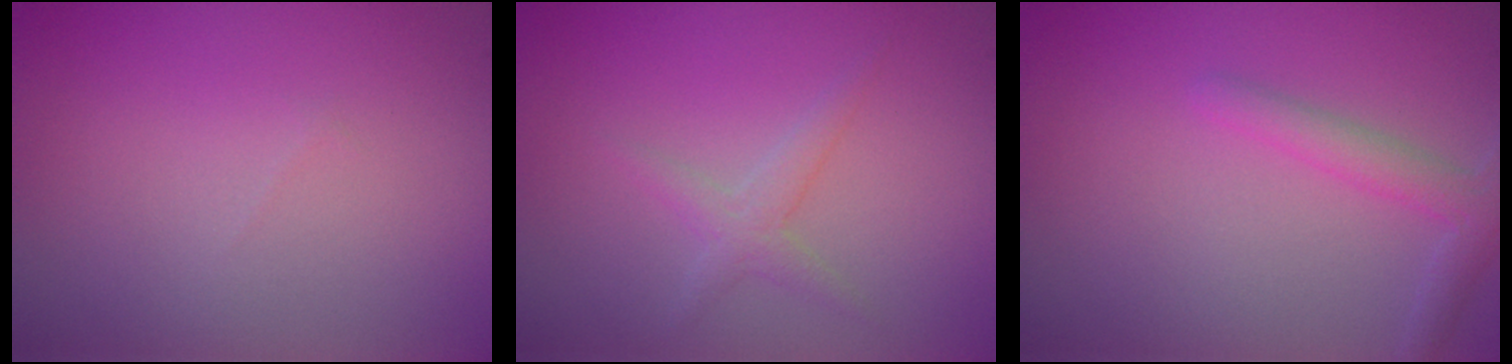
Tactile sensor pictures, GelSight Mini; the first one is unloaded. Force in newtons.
{"total": 1.5, "press": 1.5, "slide": 0.1}
{"total": 2.3, "press": 2.3, "slide": 0.1}